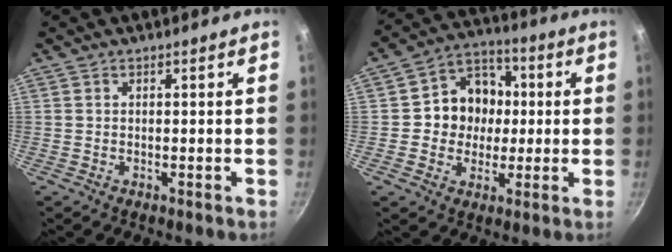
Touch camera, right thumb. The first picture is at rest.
{"total": 11.2, "force": [0.5, 10.0, 5.1], "torque": [-0.037, 0.017, -0.008]}